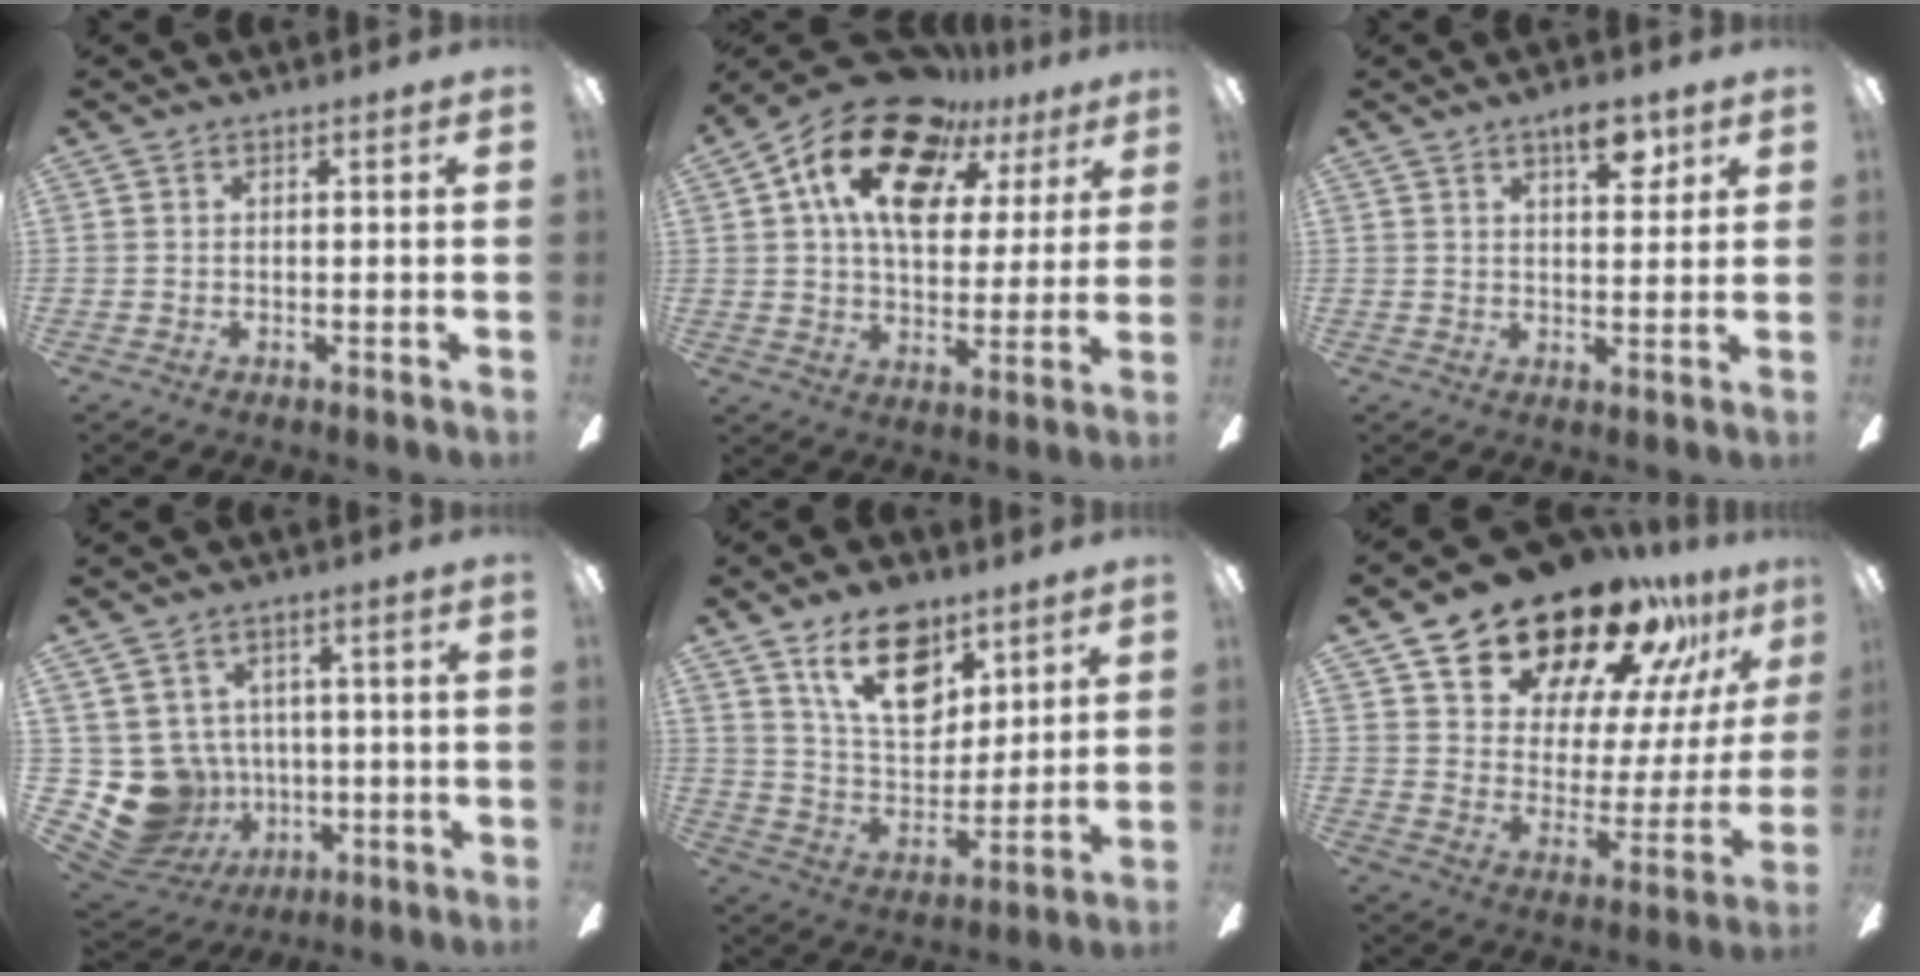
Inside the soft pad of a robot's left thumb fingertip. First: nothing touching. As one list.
[{"total": 19.2, "force": [10.6, 11.3, 11.4], "torque": [-0.199, -0.043, 0.187]}, {"total": 6.6, "force": [3.8, 2.6, 4.7], "torque": [-0.052, -0.013, 0.057]}, {"total": 11.3, "force": [-2.0, 10.5, 3.9], "torque": [-0.128, 0.005, -0.026]}, {"total": 17.7, "force": [10.6, 10.0, 10.0], "torque": [-0.155, -0.042, 0.191]}, {"total": 23.3, "force": [18.8, 10.5, 8.9], "torque": [-0.146, -0.130, 0.336]}]